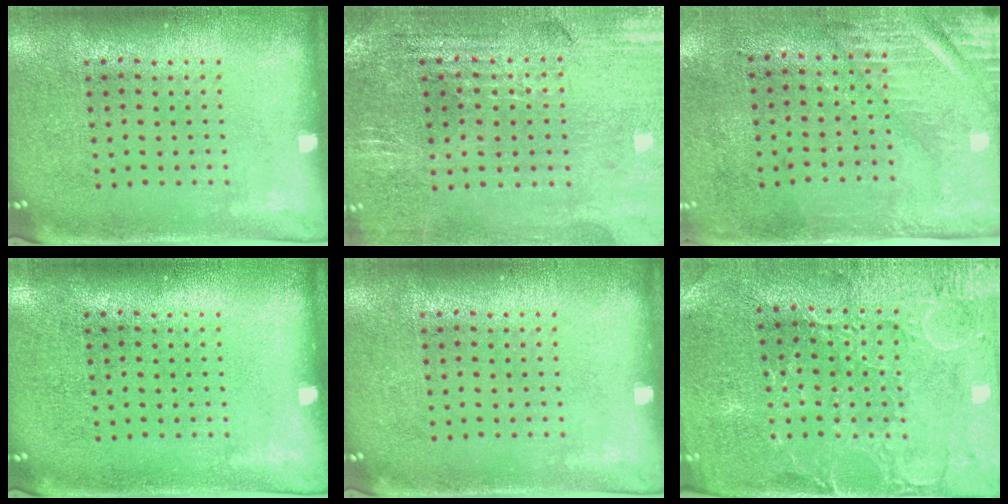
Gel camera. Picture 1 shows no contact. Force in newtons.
{"total": 1.8, "press": 1.7, "slide": 0.4}
{"total": 3.0, "press": 2.5, "slide": 1.5}
{"total": 0.0}
{"total": 0.0}
{"total": 1.1, "press": 1.0, "slide": 0.4}